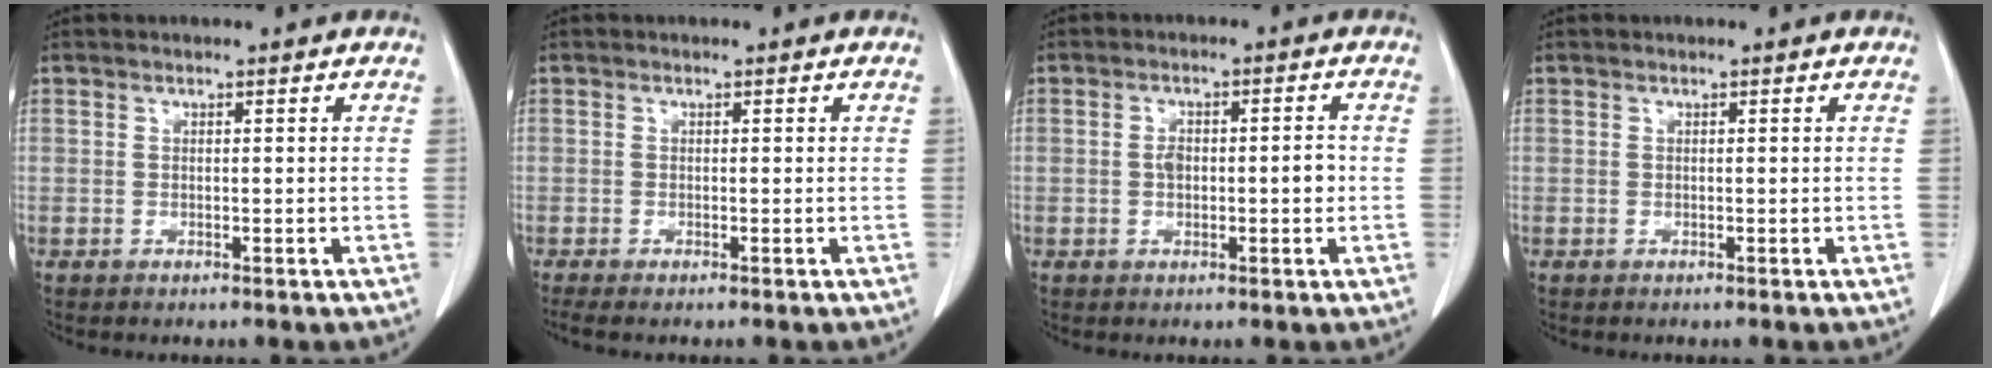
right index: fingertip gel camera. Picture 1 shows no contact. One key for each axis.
{"total": 1.0, "fx": -0.8, "fy": 0.1, "fz": 0.7, "tx": -0.018, "ty": -0.006, "tz": -0.016}
{"total": 4.1, "fx": -0.3, "fy": 1.8, "fz": 3.7, "tx": -0.062, "ty": 0.008, "tz": -0.003}
{"total": 0.0}